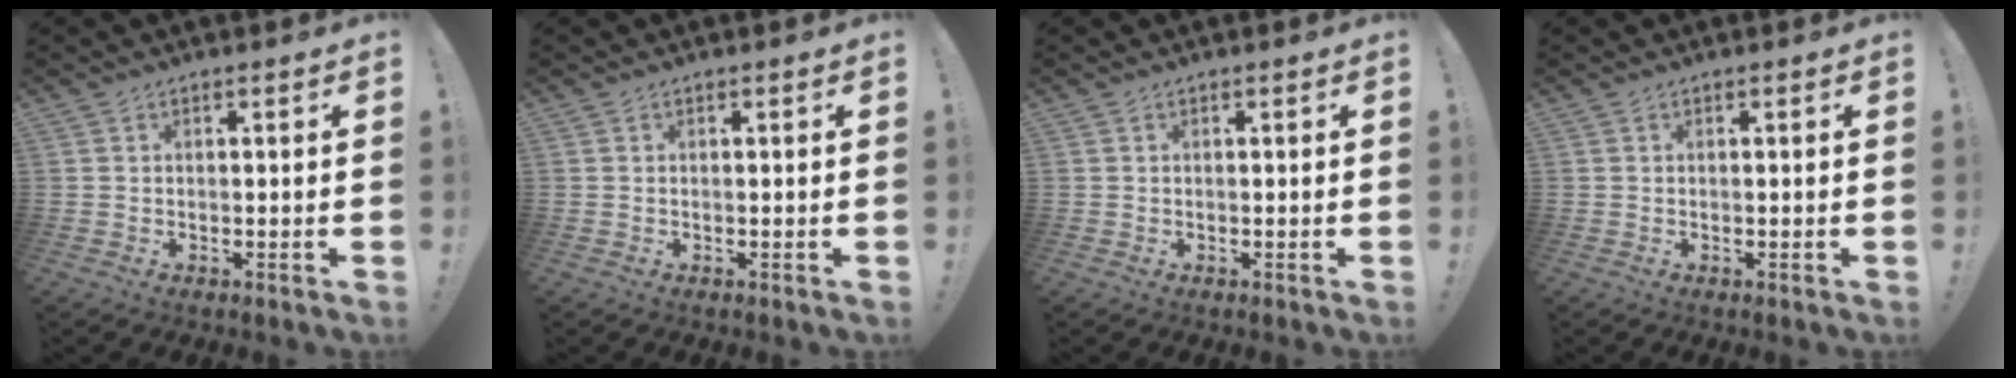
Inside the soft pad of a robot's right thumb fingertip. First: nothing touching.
{"total": 0.0}
{"total": 0.0}
{"total": 0.0}